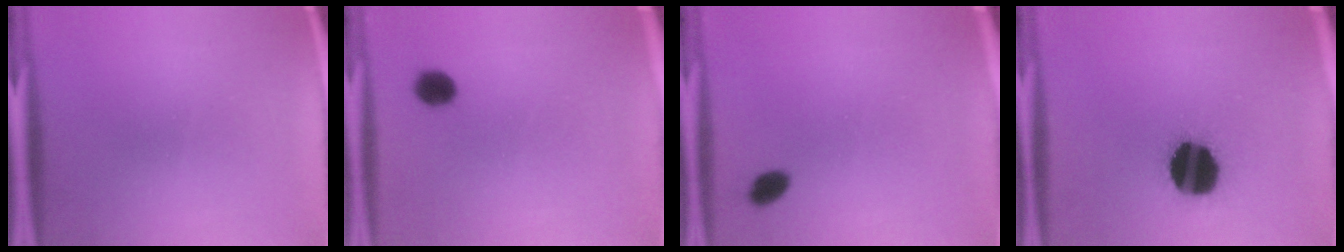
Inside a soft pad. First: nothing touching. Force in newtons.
{"total": 3.5}
{"total": 2.9}
{"total": 19.1}